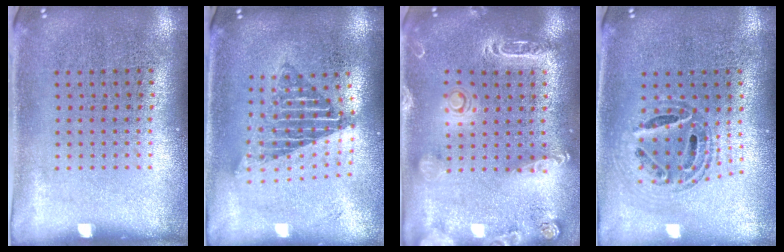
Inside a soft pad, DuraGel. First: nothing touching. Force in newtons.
{"total": 1.7, "press": 1.4, "slide": 0.9}
{"total": 2.0, "press": 1.9, "slide": 0.6}
{"total": 0.9, "press": 0.9, "slide": 0.1}